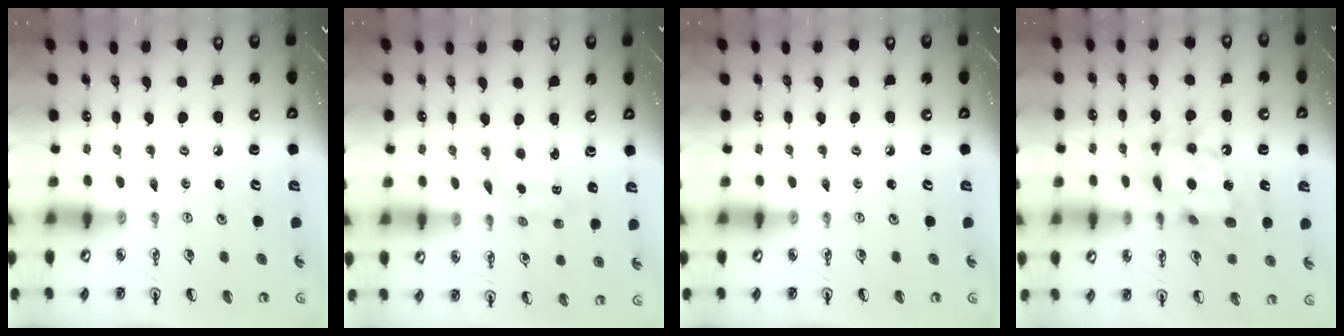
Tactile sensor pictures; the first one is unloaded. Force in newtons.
{"total": 2.8, "press": 2.8, "slide": 0.4}
{"total": 0.0}
{"total": 13.4, "press": 13.3, "slide": 1.1}